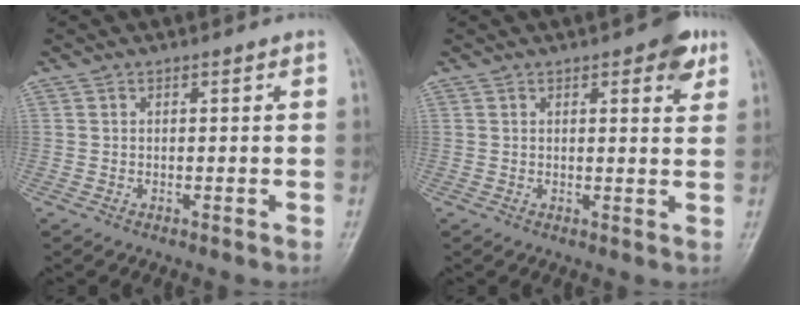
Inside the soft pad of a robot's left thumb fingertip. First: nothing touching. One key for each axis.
{"total": 4.9, "fx": 2.6, "fy": 1.8, "fz": 3.7, "tx": -0.033, "ty": -0.009, "tz": 0.026}